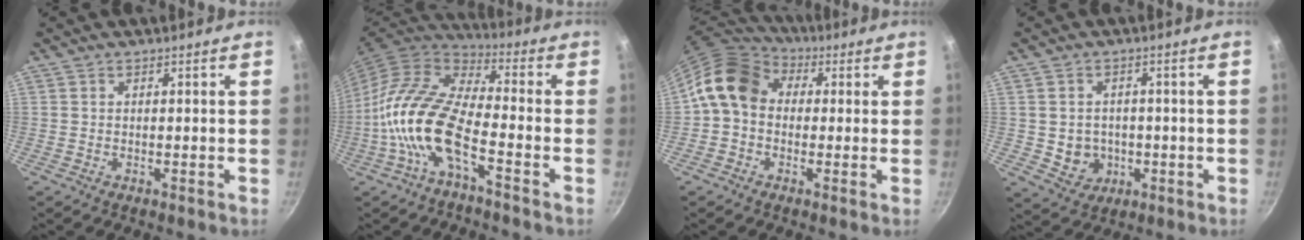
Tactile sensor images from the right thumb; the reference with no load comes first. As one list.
[{"total": 15.3, "force": [-5.3, 6.2, 13.0], "torque": [-0.250, 0.043, -0.121]}, {"total": 11.8, "force": [1.4, 9.5, 7.0], "torque": [-0.103, 0.024, 0.001]}, {"total": 6.1, "force": [-0.8, 5.5, 2.6], "torque": [-0.021, 0.012, 0.004]}]